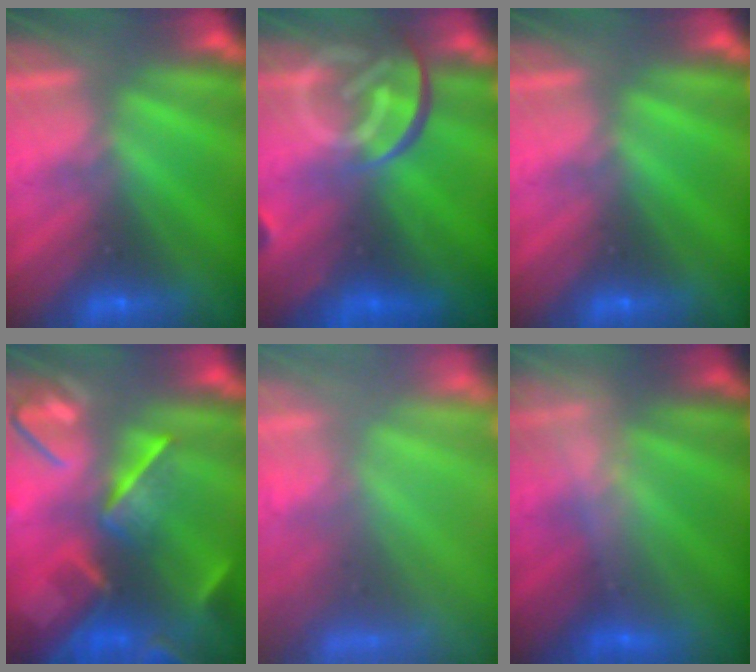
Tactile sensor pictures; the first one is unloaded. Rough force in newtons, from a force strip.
{"total": 8.5}
{"total": 0.0}
{"total": 7.6}
{"total": 6.9}
{"total": 2.5}